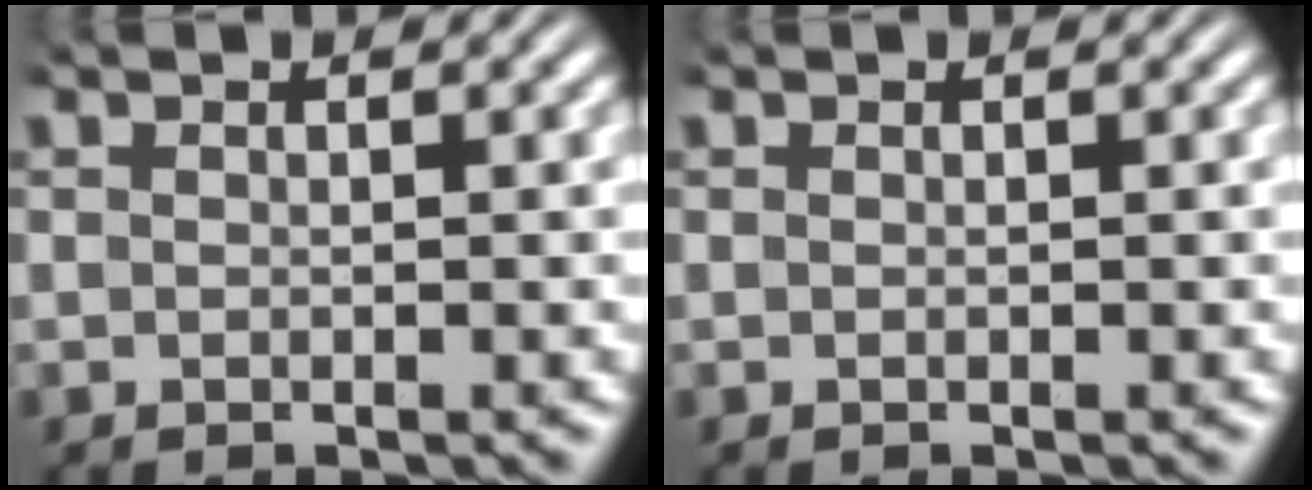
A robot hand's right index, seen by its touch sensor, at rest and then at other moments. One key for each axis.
{"total": 0.0}